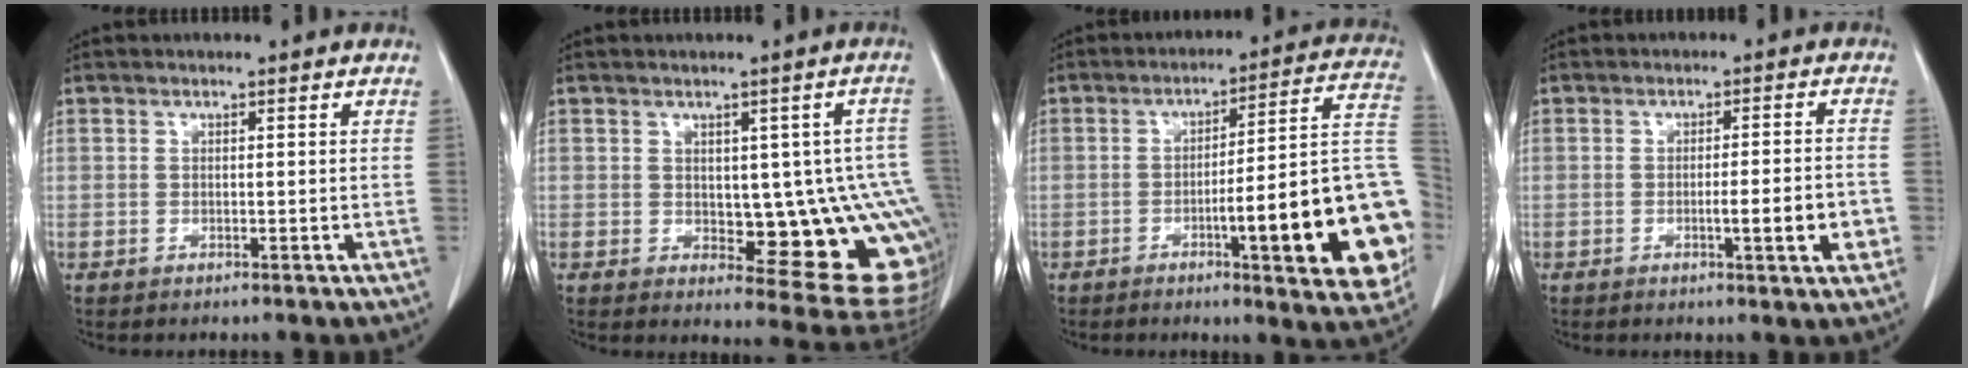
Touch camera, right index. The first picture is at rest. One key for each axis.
{"total": 14.2, "fx": -1.4, "fy": 5.0, "fz": 13.2, "tx": -0.109, "ty": 0.011, "tz": 0.000}
{"total": 20.9, "fx": -5.1, "fy": 2.4, "fz": 20.1, "tx": -0.171, "ty": 0.021, "tz": -0.060}
{"total": 6.1, "fx": -1.8, "fy": 0.5, "fz": 5.8, "tx": -0.078, "ty": -0.003, "tz": -0.022}